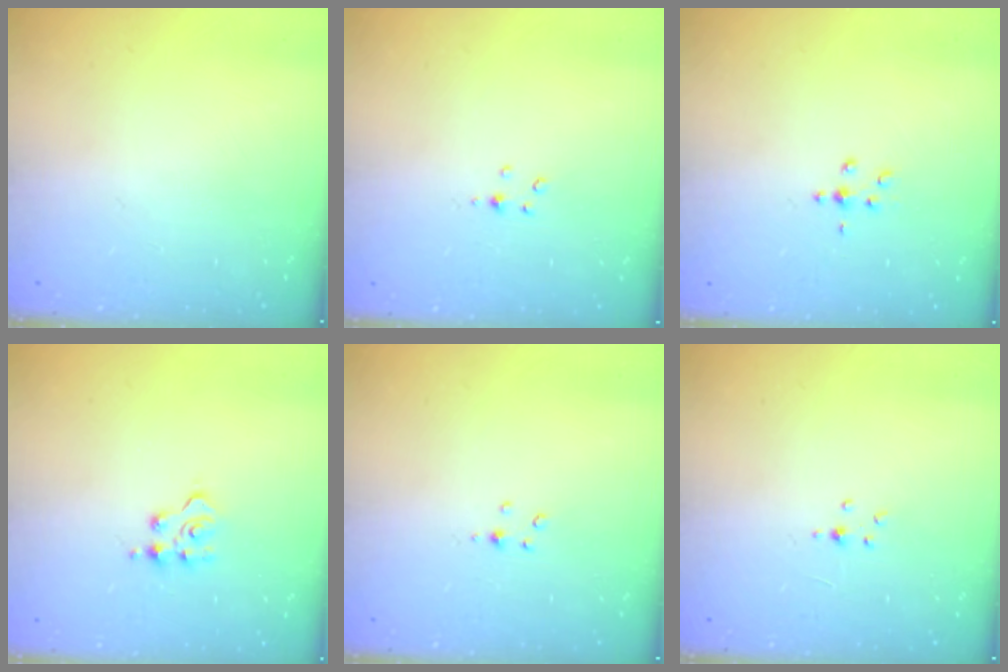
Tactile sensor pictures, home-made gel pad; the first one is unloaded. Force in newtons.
{"total": 2.5, "press": 2.5, "slide": 0.3}
{"total": 4.9, "press": 4.5, "slide": 1.9}
{"total": 3.8, "press": 3.8, "slide": 0.5}
{"total": 2.5, "press": 2.5, "slide": 0.3}
{"total": 1.5, "press": 1.5, "slide": 0.2}